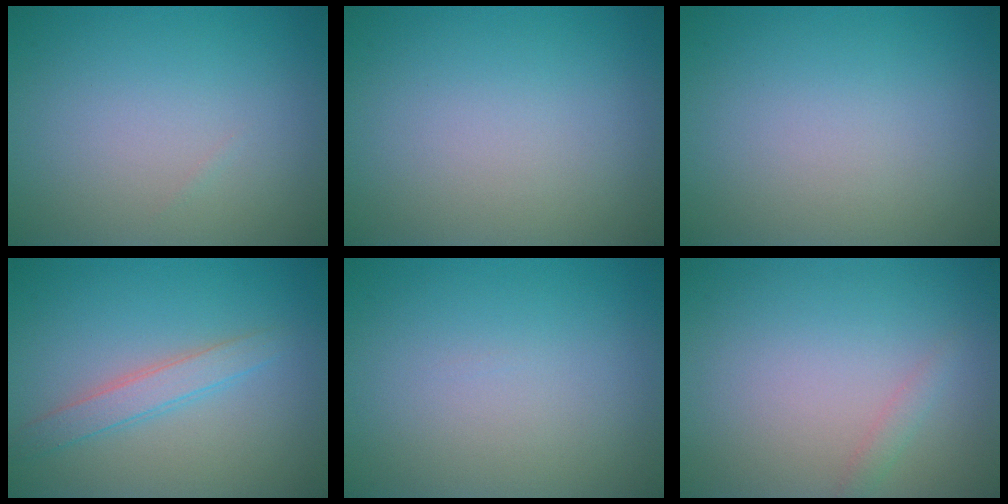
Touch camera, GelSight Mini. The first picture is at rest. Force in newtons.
{"total": 0.0}
{"total": 0.0}
{"total": 2.3, "press": 2.3, "slide": 0.1}
{"total": 0.0}
{"total": 0.9, "press": 0.9, "slide": 0.0}